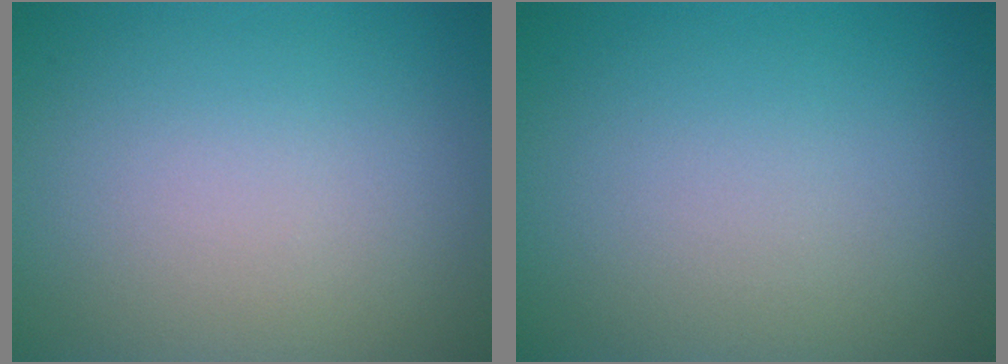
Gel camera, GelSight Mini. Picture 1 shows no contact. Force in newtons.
{"total": 0.0}